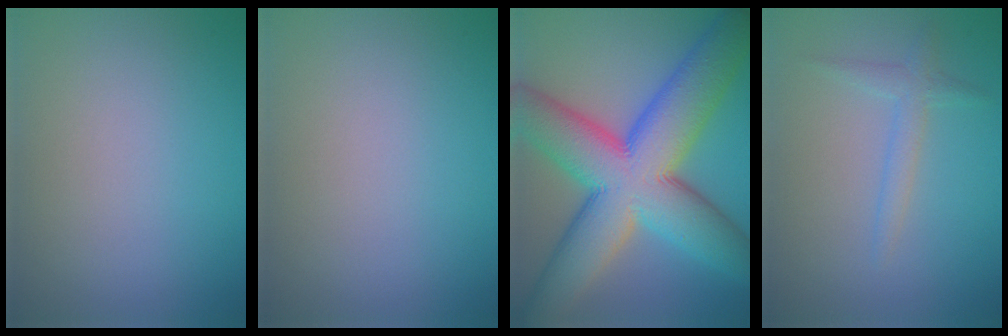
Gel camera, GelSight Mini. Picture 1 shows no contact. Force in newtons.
{"total": 0.0}
{"total": 15.4, "press": 15.4, "slide": 0.6}
{"total": 1.8, "press": 1.7, "slide": 0.1}